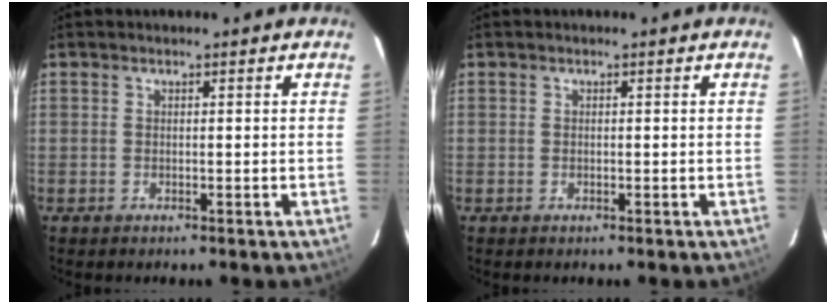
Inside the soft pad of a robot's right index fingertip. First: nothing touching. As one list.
[{"total": 0.0}]